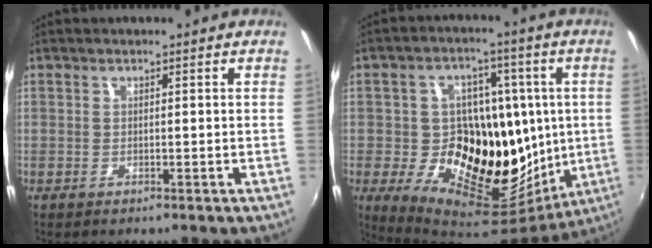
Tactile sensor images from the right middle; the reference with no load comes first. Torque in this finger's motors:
{"motor_torque": [0.57, -0.15, 0.36, 0.16]}